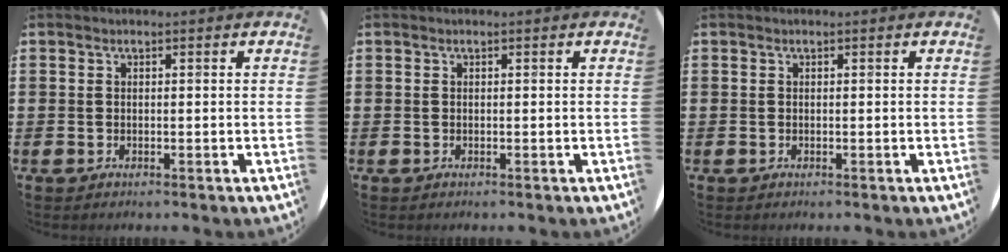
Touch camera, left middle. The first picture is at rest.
{"total": 0.0}
{"total": 0.0}